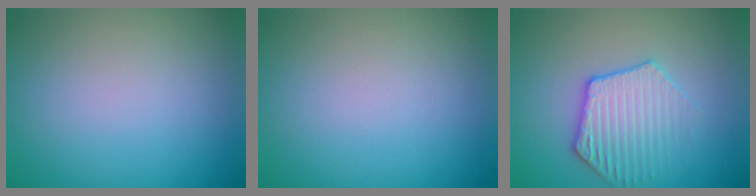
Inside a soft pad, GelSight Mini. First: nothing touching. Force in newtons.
{"total": 0.0}
{"total": 3.6, "press": 3.5, "slide": 0.7}